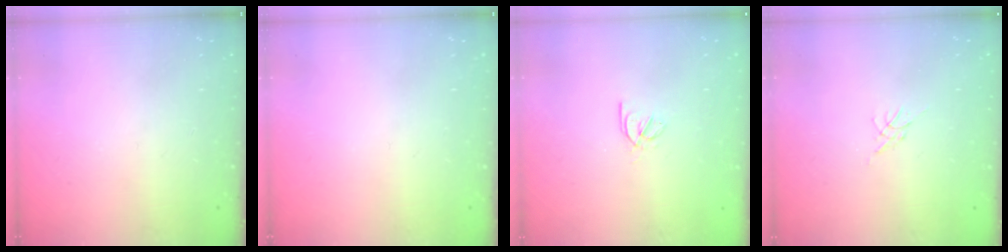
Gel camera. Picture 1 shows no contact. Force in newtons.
{"total": 0.0}
{"total": 2.5, "press": 2.4, "slide": 0.5}
{"total": 0.0}